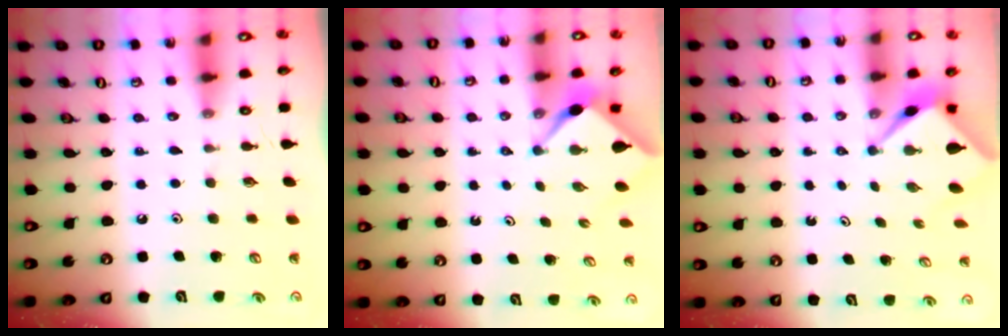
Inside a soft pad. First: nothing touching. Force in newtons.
{"total": 2.1, "press": 2.1, "slide": 0.3}
{"total": 2.7, "press": 2.7, "slide": 0.2}